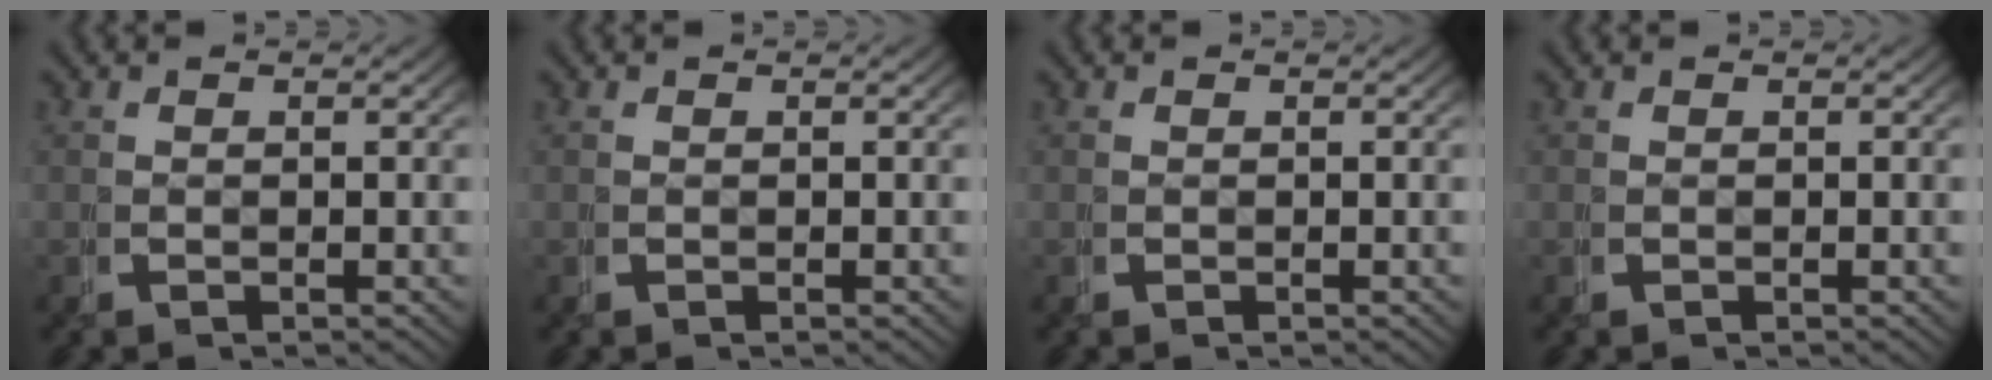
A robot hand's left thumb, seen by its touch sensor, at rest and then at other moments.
{"total": 0.0}
{"total": 0.0}
{"total": 0.0}